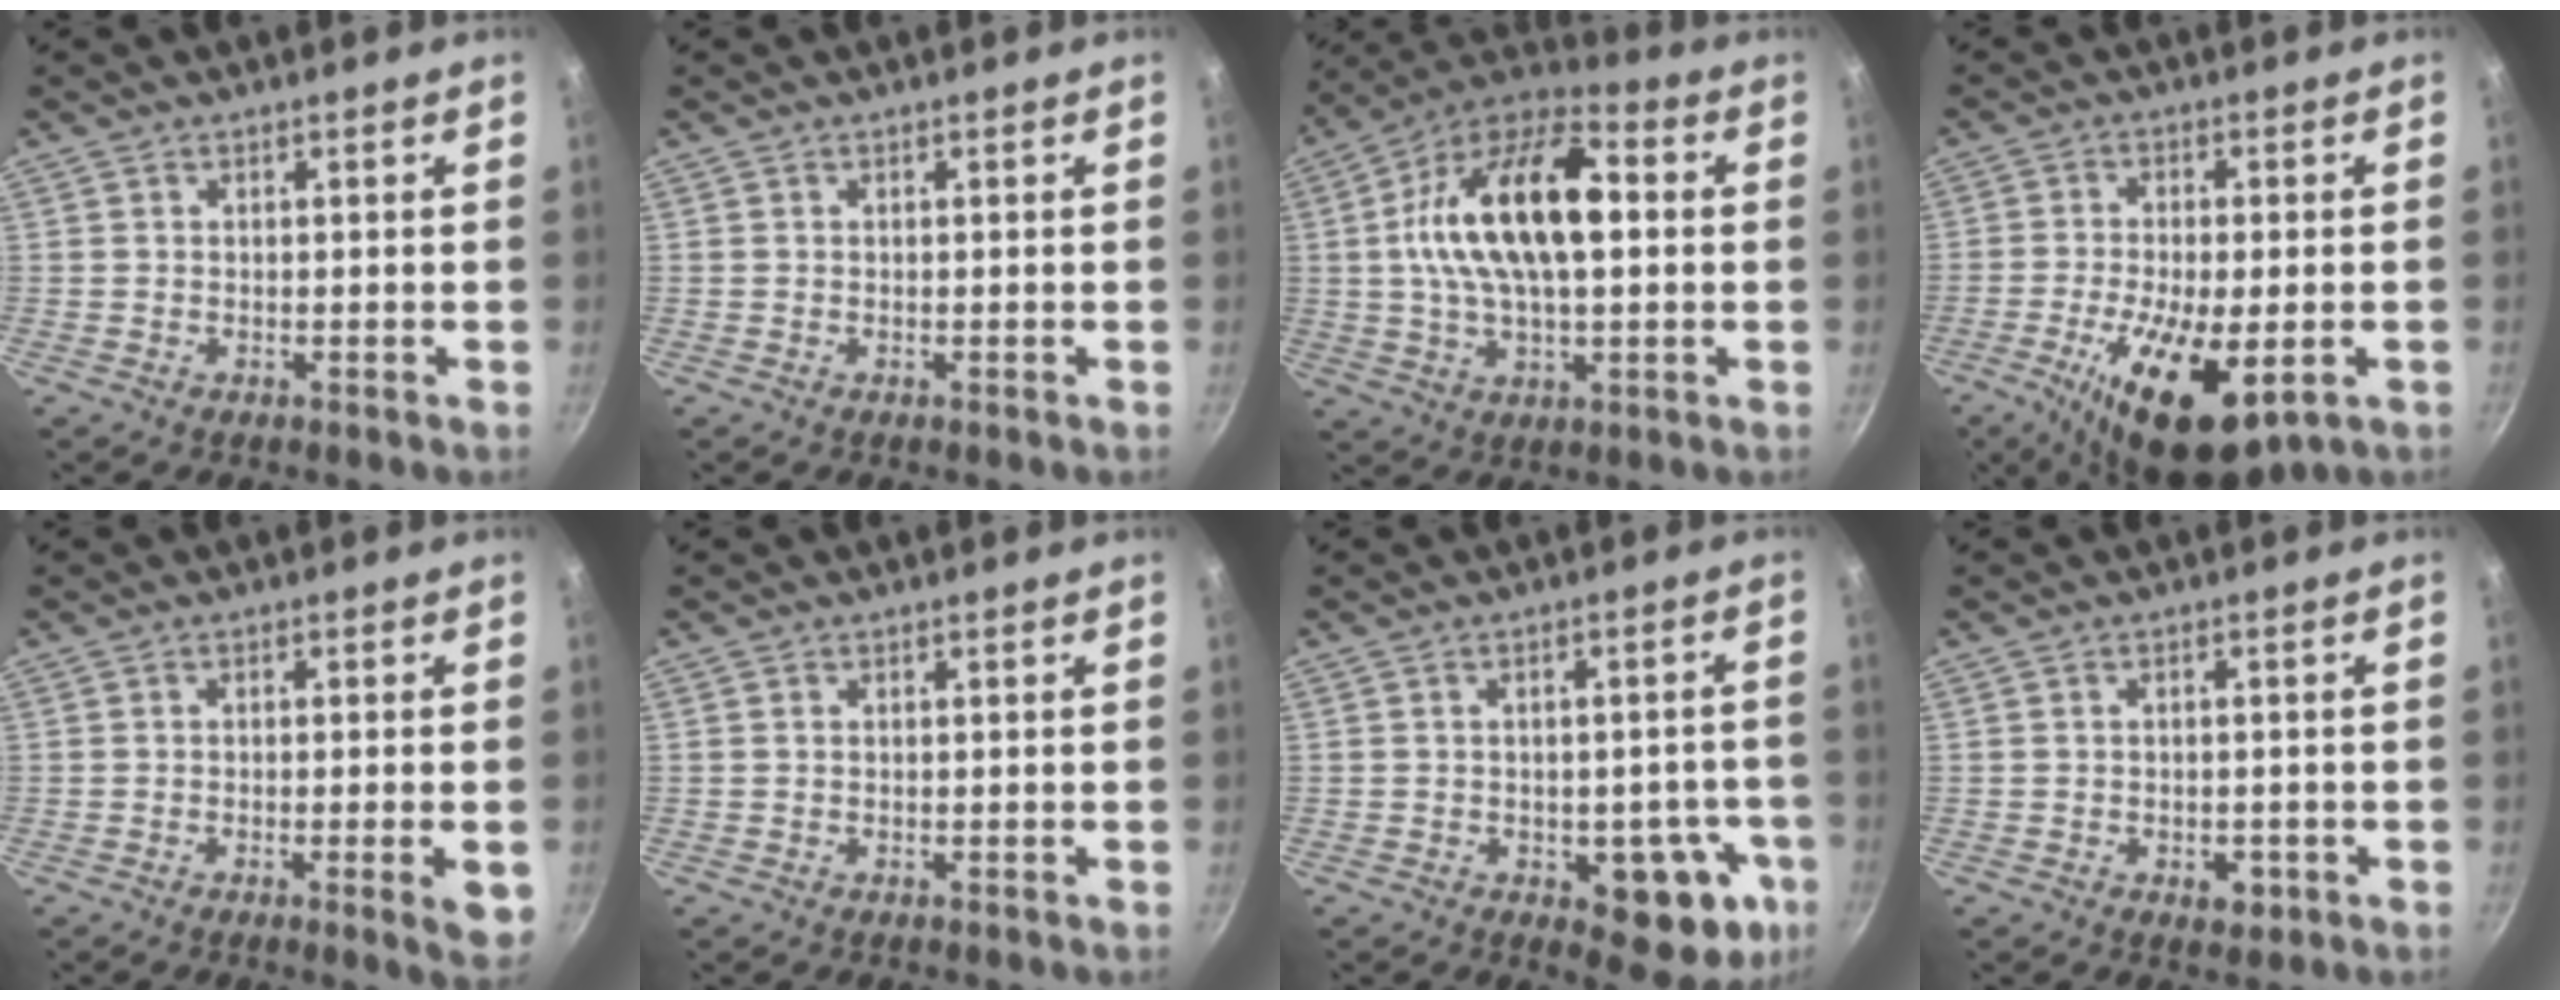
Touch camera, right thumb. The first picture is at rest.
{"total": 0.0}
{"total": 21.2, "force": [2.5, 10.7, 18.1], "torque": [-0.310, 0.027, 0.026]}
{"total": 15.3, "force": [-4.9, 6.4, 13.0], "torque": [-0.220, -0.004, -0.072]}
{"total": 4.6, "force": [-1.2, 0.7, 4.4], "torque": [-0.061, -0.005, -0.018]}
{"total": 0.0}
{"total": 13.1, "force": [-4.2, 6.9, 10.2], "torque": [-0.067, 0.012, -0.048]}
{"total": 2.4, "force": [-0.9, 1.6, 1.6], "torque": [-0.023, 0.004, -0.010]}